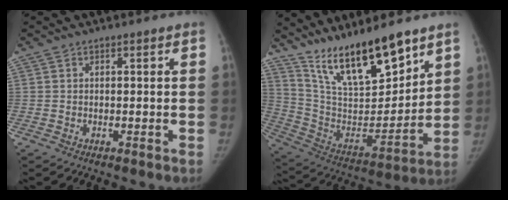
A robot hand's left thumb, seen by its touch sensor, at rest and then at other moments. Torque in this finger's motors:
{"motor_torque": [0.34, 0.29, 1.42, -1.35, 0.08]}